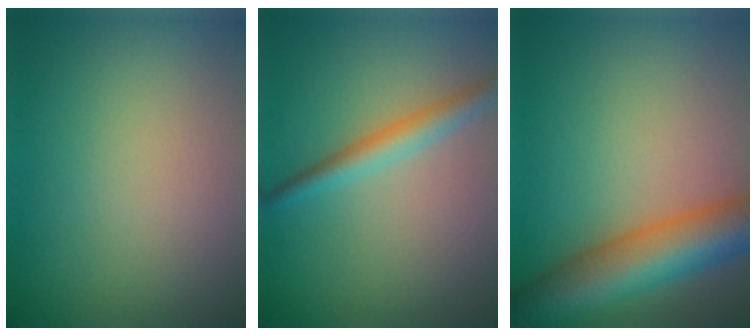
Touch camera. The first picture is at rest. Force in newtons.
{"total": 2.7, "press": 2.7, "slide": 0.1}
{"total": 8.9, "press": 8.9, "slide": 0.4}